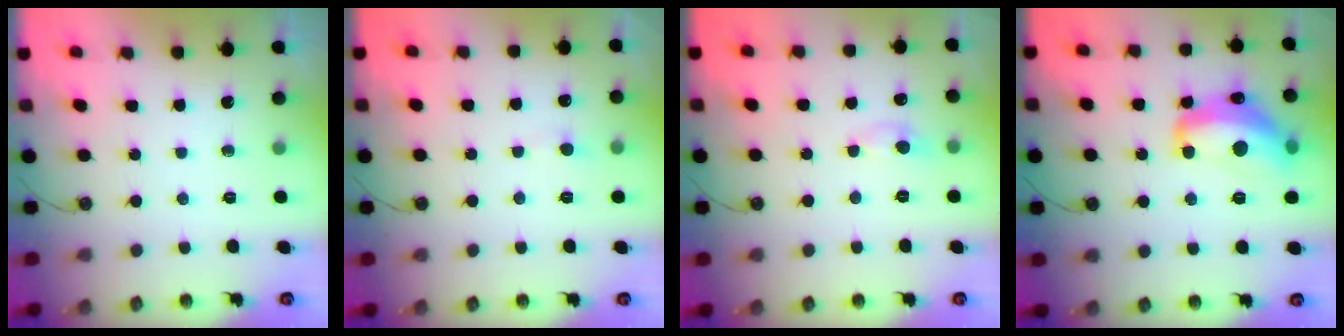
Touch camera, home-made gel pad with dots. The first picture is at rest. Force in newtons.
{"total": 1.1, "press": 0.9, "slide": 0.5}
{"total": 0.9, "press": 0.8, "slide": 0.4}
{"total": 11.7, "press": 11.7, "slide": 0.8}